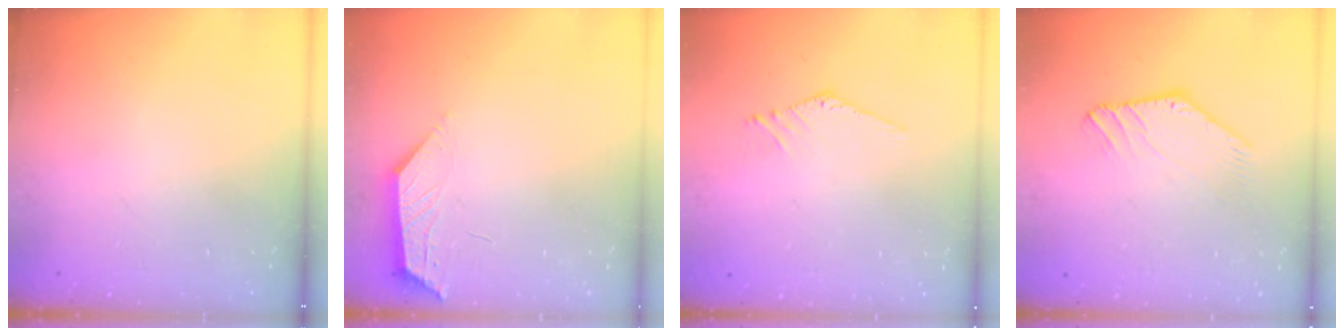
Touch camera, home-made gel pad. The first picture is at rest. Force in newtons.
{"total": 1.8, "press": 1.7, "slide": 0.3}
{"total": 0.8, "press": 0.7, "slide": 0.1}
{"total": 1.4, "press": 1.4, "slide": 0.0}